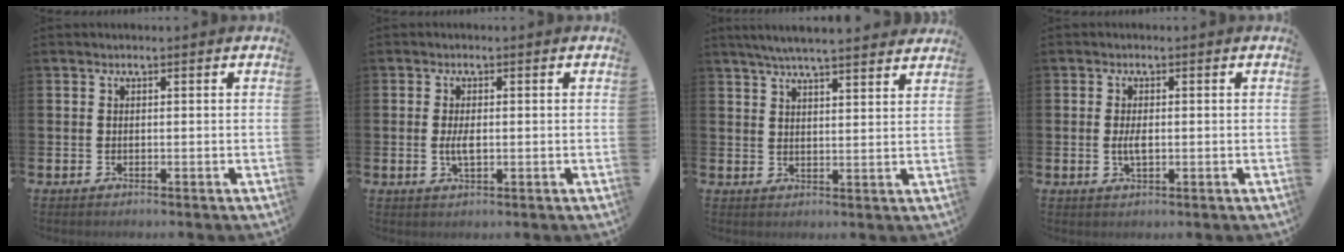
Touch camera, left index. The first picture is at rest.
{"total": 2.5, "force": [0.0, 1.0, 2.3], "torque": [-0.042, 0.002, -0.002]}
{"total": 5.5, "force": [5.3, 0.1, 1.7], "torque": [-0.046, -0.020, 0.095]}
{"total": 2.2, "force": [0.0, 1.0, 2.0], "torque": [-0.037, 0.002, -0.002]}